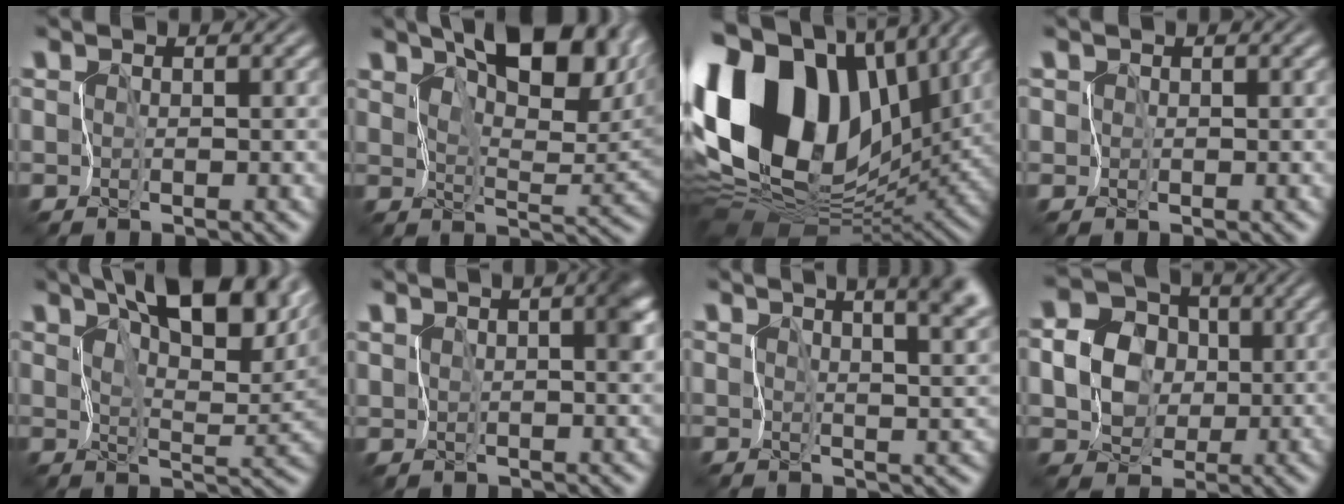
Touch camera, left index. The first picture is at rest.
{"total": 11.9, "force": [6.6, 4.7, 8.7], "torque": [-0.136, 0.005, 0.111]}
{"total": 18.4, "force": [4.6, 12.3, 12.9], "torque": [-0.278, 0.015, 0.081]}
{"total": 1.2, "force": [0.5, 1.0, 0.4], "torque": [0.002, 0.014, -0.003]}
{"total": 13.3, "force": [8.1, 4.9, 9.3], "torque": [-0.138, 0.014, 0.111]}
{"total": 4.2, "force": [1.4, 2.0, 3.5], "torque": [-0.055, 0.005, 0.022]}
{"total": 11.5, "force": [6.6, 4.9, 8.1], "torque": [-0.087, 0.037, 0.070]}
{"total": 5.8, "force": [0.8, 5.1, 2.7], "torque": [-0.052, 0.024, -0.002]}